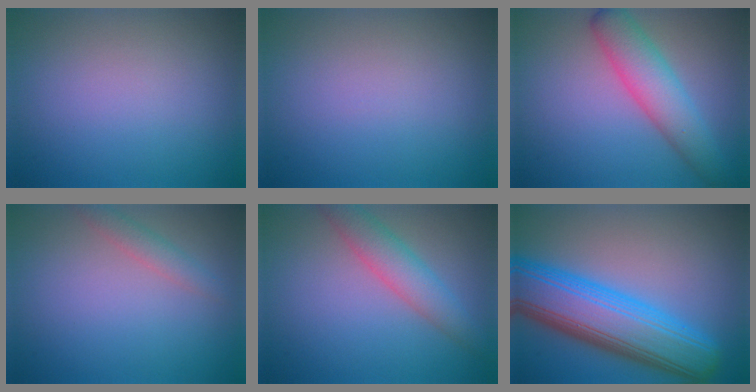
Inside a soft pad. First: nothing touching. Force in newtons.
{"total": 0.0}
{"total": 5.1, "press": 5.1, "slide": 0.1}
{"total": 1.6, "press": 1.6, "slide": 0.2}
{"total": 3.7, "press": 3.7, "slide": 0.1}
{"total": 10.8, "press": 10.8, "slide": 0.4}